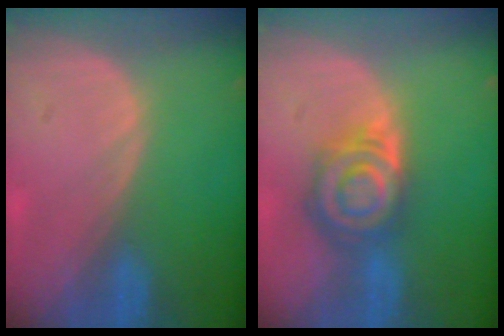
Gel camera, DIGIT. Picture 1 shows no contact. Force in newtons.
{"total": 8.0, "press": 7.0, "slide": 3.8}